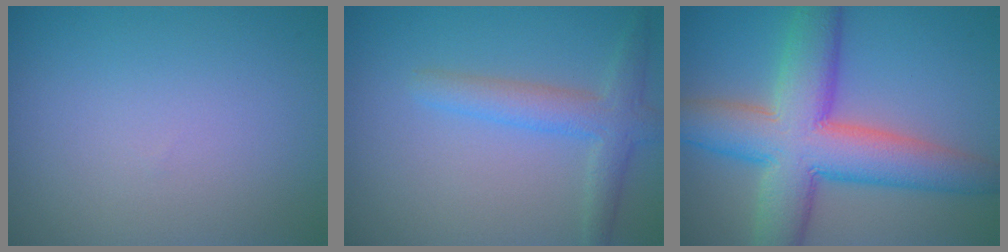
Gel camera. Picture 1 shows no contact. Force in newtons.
{"total": 3.4, "press": 3.4, "slide": 0.3}
{"total": 10.8, "press": 10.8, "slide": 0.6}